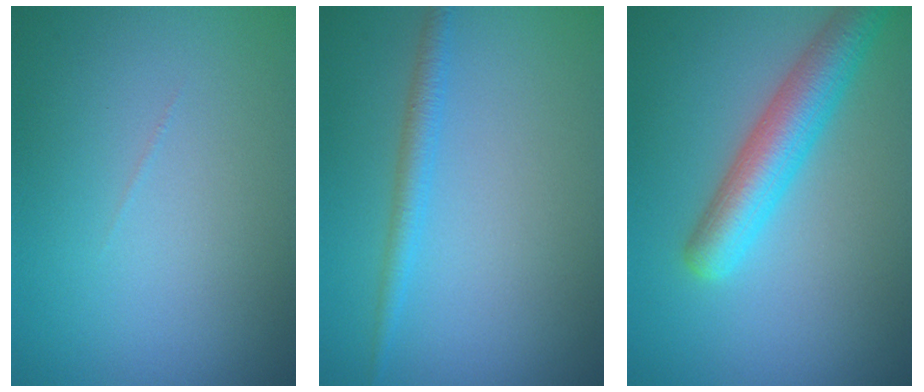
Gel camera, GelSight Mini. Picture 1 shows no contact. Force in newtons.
{"total": 1.8, "press": 1.8, "slide": 0.1}
{"total": 5.1, "press": 5.1, "slide": 0.3}